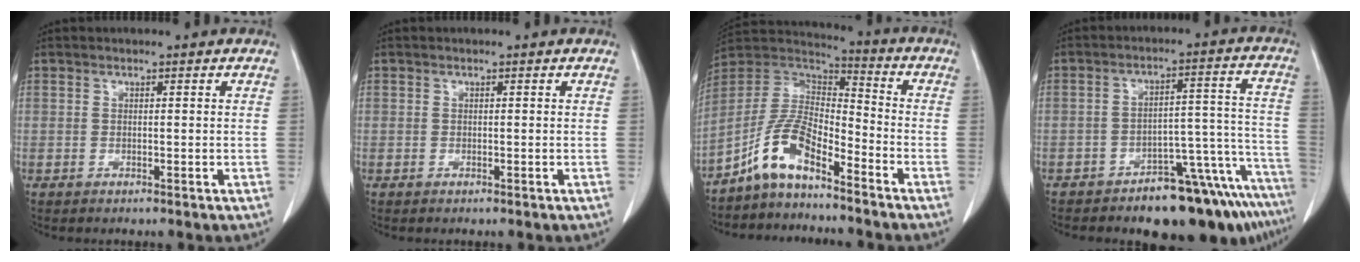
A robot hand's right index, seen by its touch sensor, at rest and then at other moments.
{"total": 0.0}
{"total": 10.0, "force": [-6.9, 3.2, 6.6], "torque": [-0.152, 0.022, -0.137]}
{"total": 16.4, "force": [-13.1, 4.9, 8.5], "torque": [-0.038, 0.056, -0.177]}